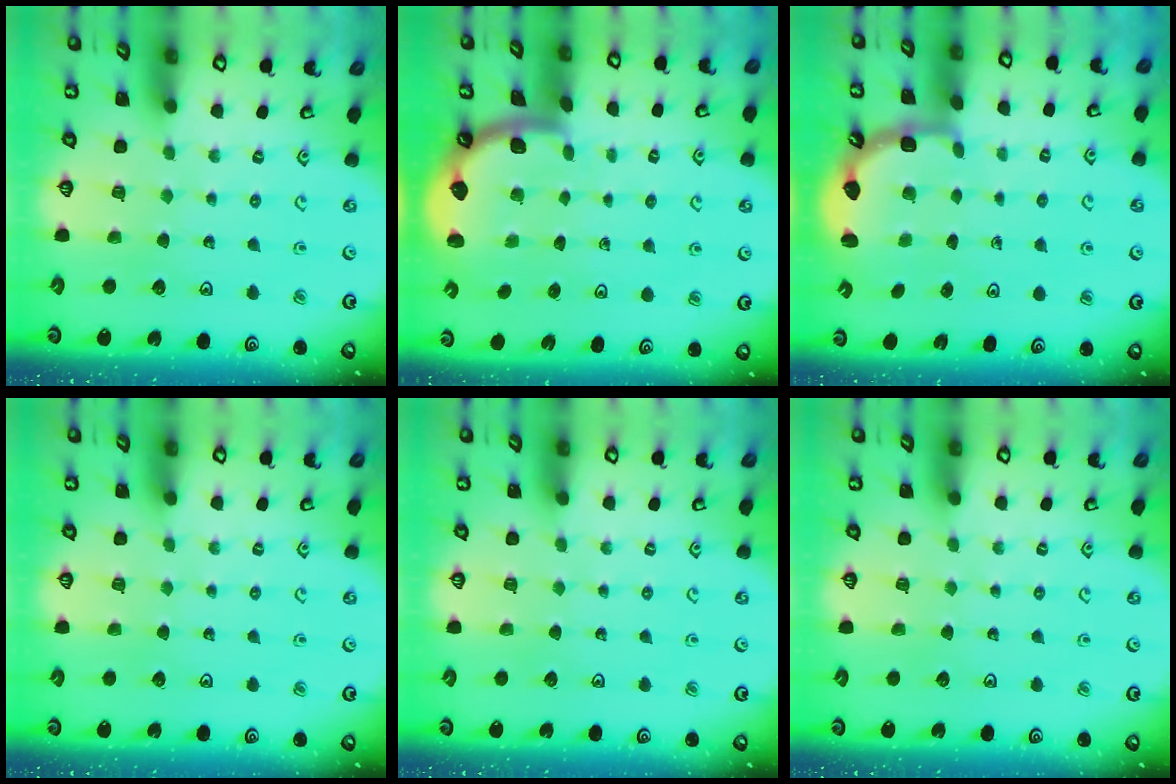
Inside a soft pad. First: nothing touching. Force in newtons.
{"total": 1.6, "press": 1.6, "slide": 0.1}
{"total": 3.3, "press": 2.3, "slide": 2.3}
{"total": 0.0}
{"total": 0.0}
{"total": 0.0}